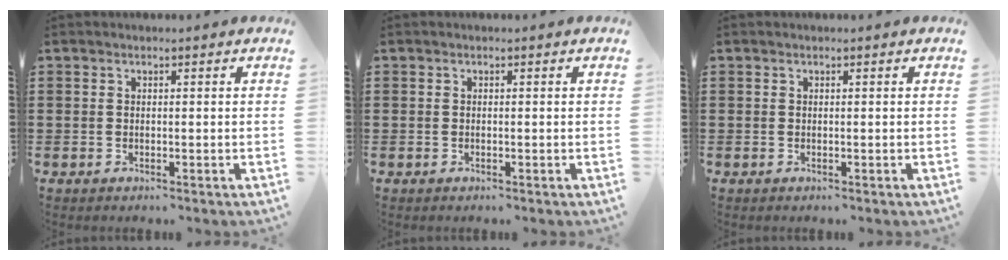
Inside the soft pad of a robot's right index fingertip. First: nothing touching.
{"total": 0.0}
{"total": 0.0}